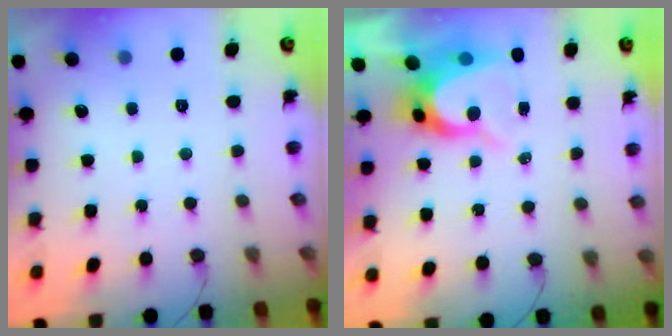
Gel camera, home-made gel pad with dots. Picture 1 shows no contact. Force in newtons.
{"total": 6.8, "press": 6.8, "slide": 0.5}